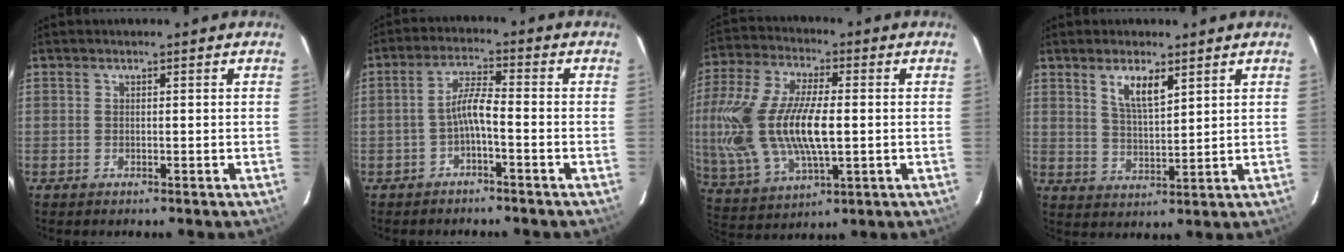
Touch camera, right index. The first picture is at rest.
{"total": 4.1, "force": [-1.9, 0.4, 3.6], "torque": [-0.078, 0.012, -0.035]}
{"total": 23.5, "force": [-0.2, 11.3, 20.6], "torque": [-0.451, 0.001, 0.004]}
{"total": 6.0, "force": [3.5, 1.9, 4.5], "torque": [-0.082, -0.002, 0.069]}